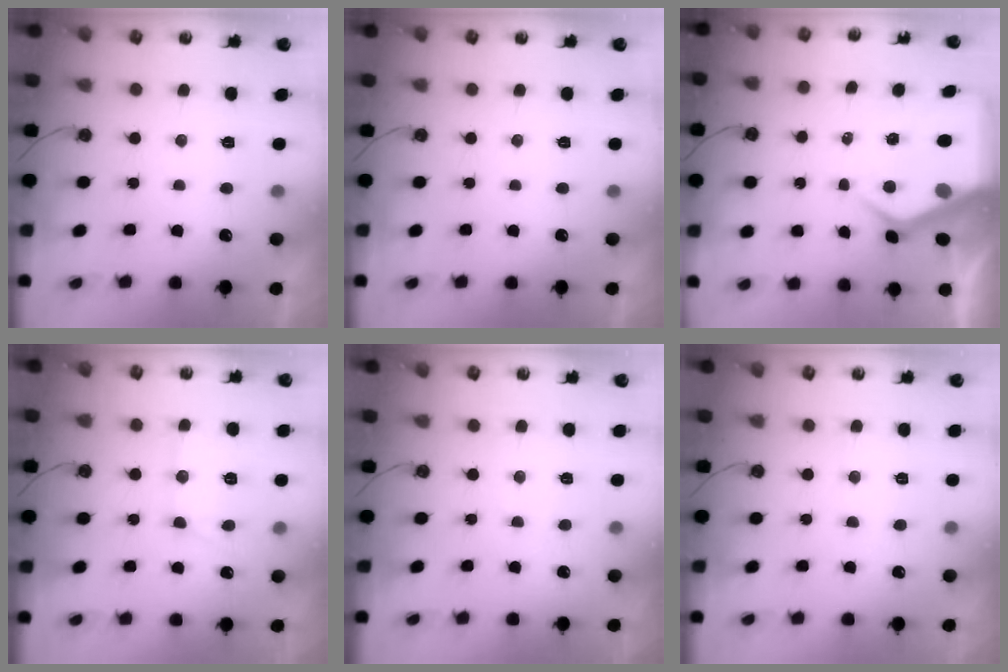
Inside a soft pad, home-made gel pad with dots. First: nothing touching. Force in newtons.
{"total": 0.0}
{"total": 8.8, "press": 8.8, "slide": 0.9}
{"total": 12.4, "press": 12.4, "slide": 1.1}
{"total": 1.9, "press": 1.9, "slide": 0.3}
{"total": 4.1, "press": 4.0, "slide": 0.6}